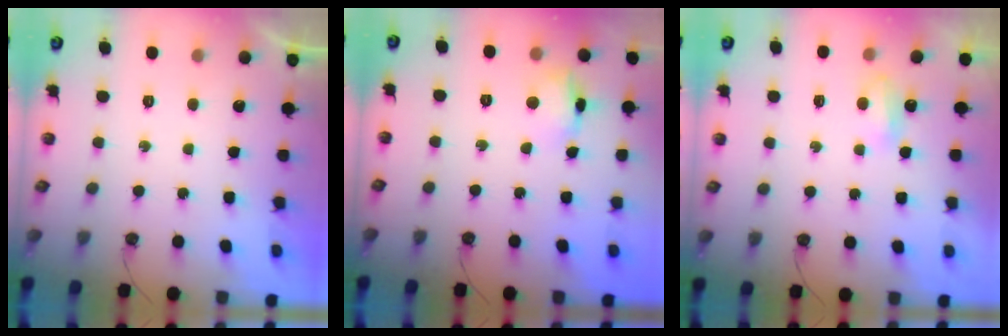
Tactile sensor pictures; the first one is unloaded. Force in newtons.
{"total": 9.1, "press": 9.1, "slide": 0.6}
{"total": 3.9, "press": 3.9, "slide": 0.7}